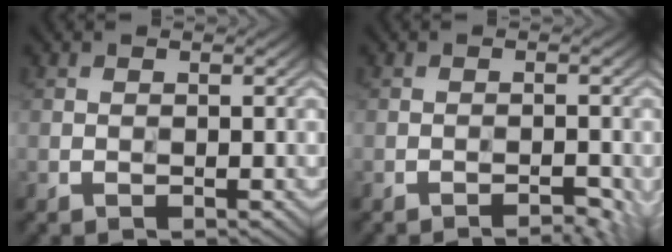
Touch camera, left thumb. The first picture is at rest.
{"total": 2.2, "force": [-1.8, 0.3, 1.3], "torque": [-0.022, 0.005, -0.027]}